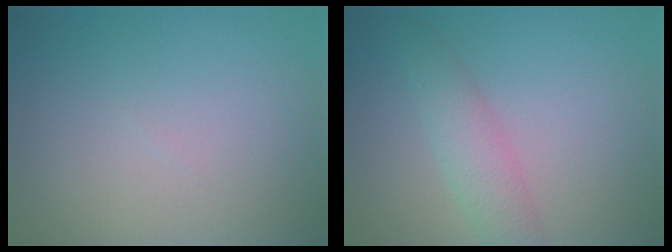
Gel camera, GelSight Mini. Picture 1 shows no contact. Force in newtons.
{"total": 2.9, "press": 2.9, "slide": 0.0}